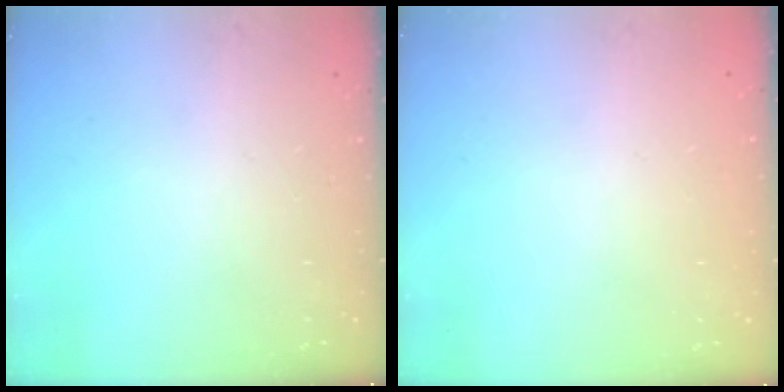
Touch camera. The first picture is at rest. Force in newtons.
{"total": 0.0}